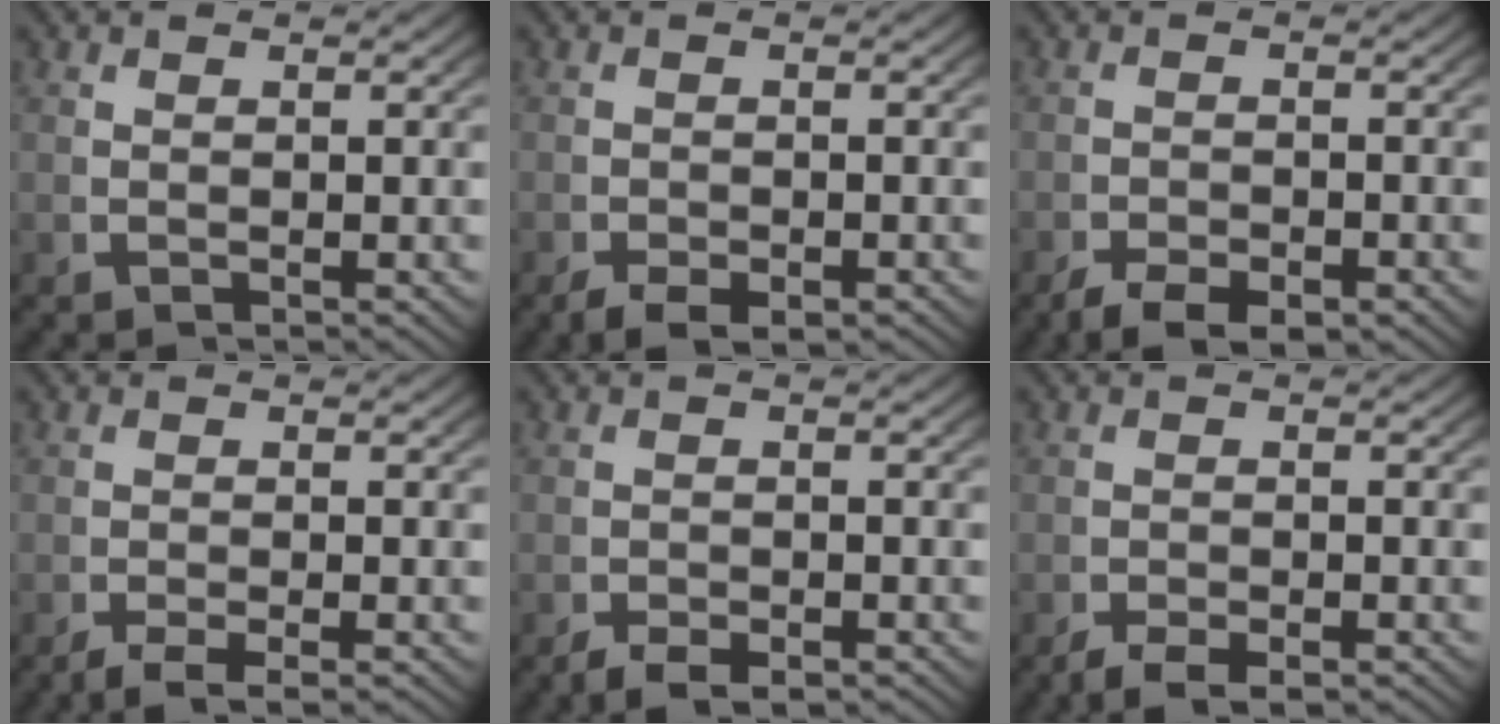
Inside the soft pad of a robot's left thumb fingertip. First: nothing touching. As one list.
[{"total": 2.6, "force": [-1.7, 1.3, 1.5], "torque": [-0.022, -0.016, -0.025]}, {"total": 3.5, "force": [-2.6, 1.6, 1.7], "torque": [-0.022, -0.017, -0.040]}, {"total": 2.6, "force": [-2.1, 0.8, 1.3], "torque": [-0.020, -0.009, -0.034]}, {"total": 2.4, "force": [-2.0, 0.9, 1.0], "torque": [-0.011, -0.010, -0.034]}, {"total": 2.7, "force": [-2.2, 1.0, 1.2], "torque": [-0.015, -0.011, -0.037]}]